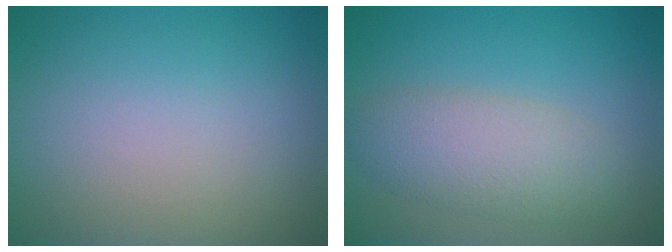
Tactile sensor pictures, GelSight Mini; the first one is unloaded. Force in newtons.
{"total": 4.1, "press": 4.1, "slide": 0.3}